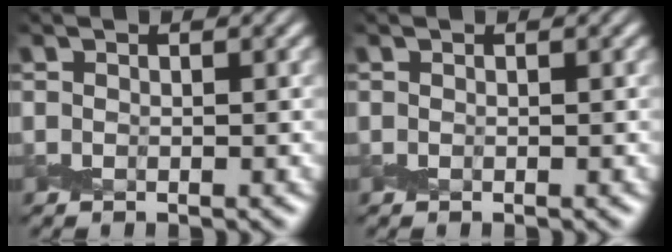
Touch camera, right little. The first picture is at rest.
{"total": 0.0}